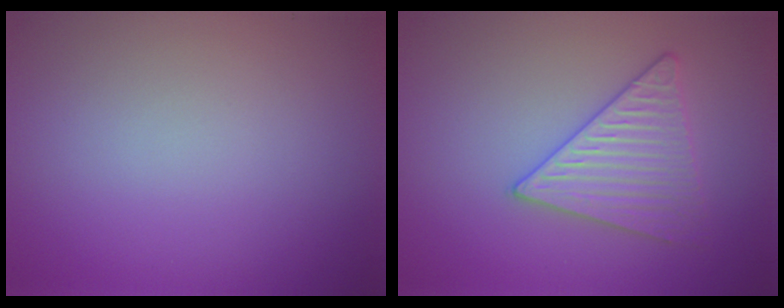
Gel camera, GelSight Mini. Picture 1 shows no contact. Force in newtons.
{"total": 3.5, "press": 3.4, "slide": 0.6}